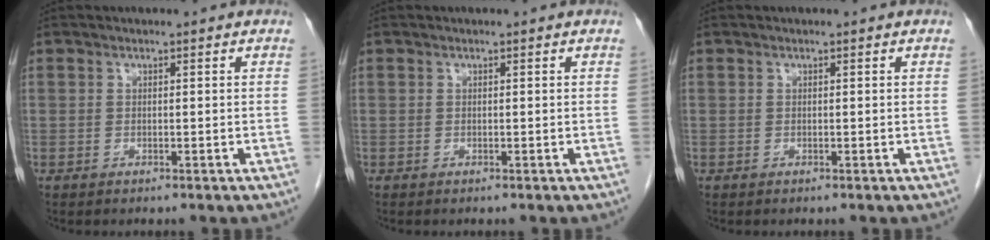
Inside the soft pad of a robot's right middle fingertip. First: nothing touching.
{"total": 0.0}
{"total": 0.0}